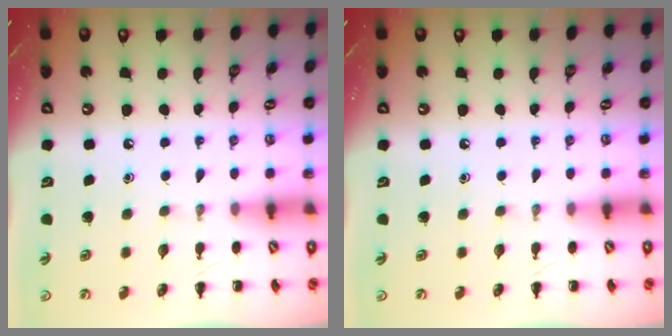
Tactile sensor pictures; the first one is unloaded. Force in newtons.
{"total": 0.0}